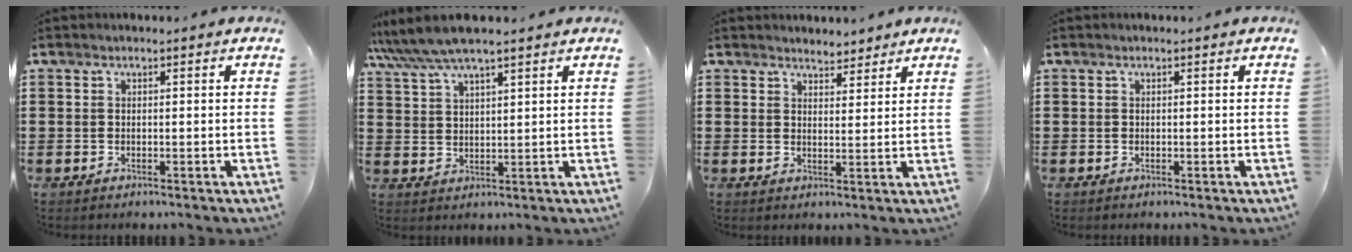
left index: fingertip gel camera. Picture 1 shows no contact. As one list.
[{"total": 5.9, "force": [5.0, 0.9, 3.1], "torque": [-0.073, -0.011, 0.090]}, {"total": 3.0, "force": [2.9, 0.8, 0.0], "torque": [-0.010, -0.004, 0.055]}, {"total": 0.0}]